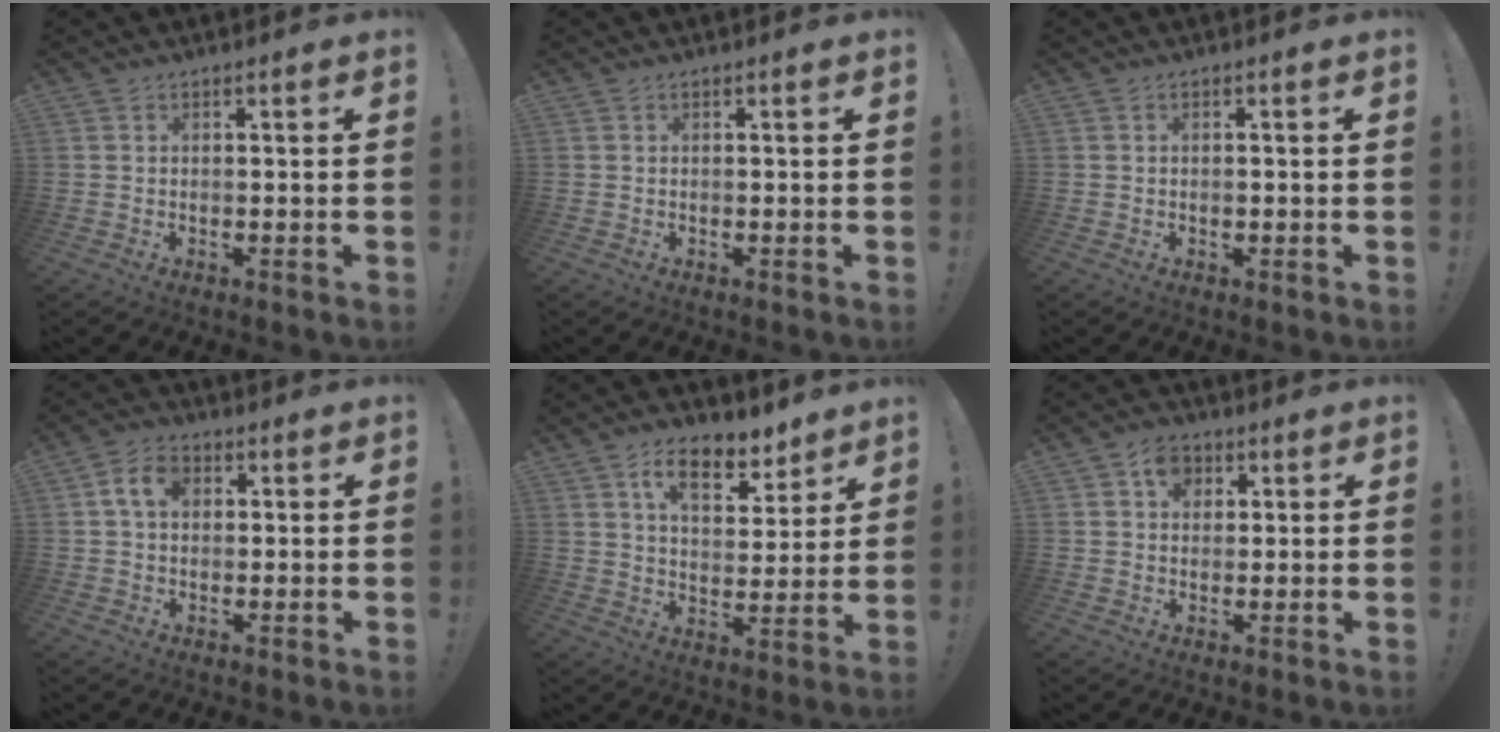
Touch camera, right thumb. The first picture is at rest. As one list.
[{"total": 0.0}, {"total": 0.8, "force": [-0.4, 0.3, 0.6], "torque": [-0.019, 0.005, -0.007]}, {"total": 7.3, "force": [1.6, 5.1, 4.9], "torque": [-0.075, 0.012, 0.030]}, {"total": 12.0, "force": [7.5, 6.3, 6.9], "torque": [-0.101, -0.033, 0.134]}, {"total": 6.0, "force": [2.3, 4.9, 2.6], "torque": [-0.033, -0.001, 0.040]}]